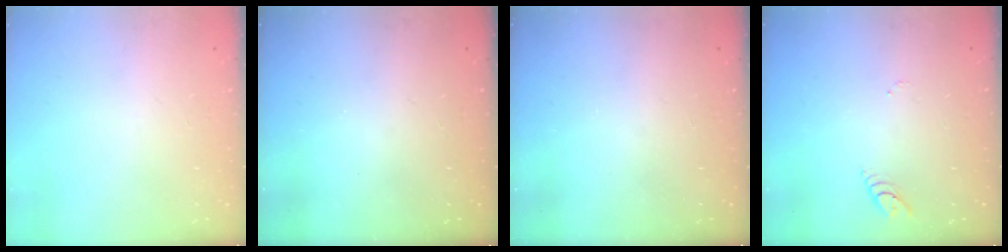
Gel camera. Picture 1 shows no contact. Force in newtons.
{"total": 0.0}
{"total": 0.0}
{"total": 3.1, "press": 3.1, "slide": 0.3}